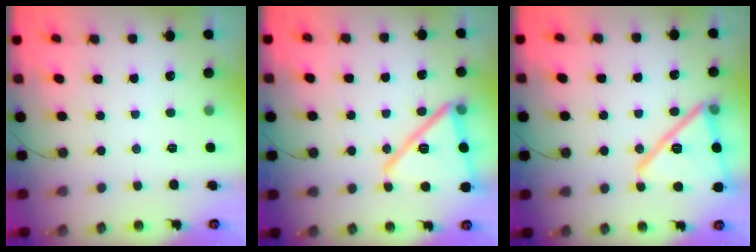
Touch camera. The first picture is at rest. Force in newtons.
{"total": 18.3, "press": 17.9, "slide": 3.6}
{"total": 20.4, "press": 18.7, "slide": 8.2}